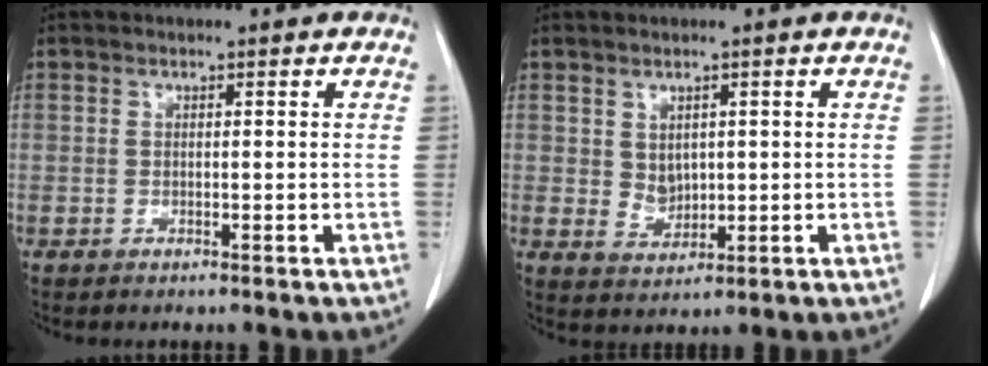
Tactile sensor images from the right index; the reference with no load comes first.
{"total": 3.1, "force": [0.7, 2.4, 1.8], "torque": [-0.035, -0.003, 0.025]}